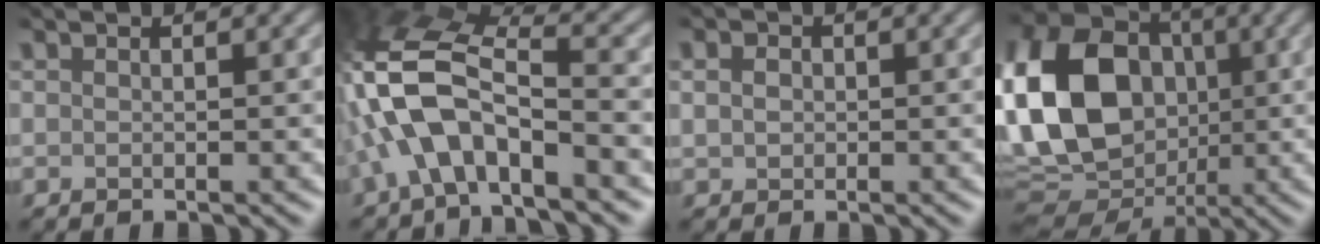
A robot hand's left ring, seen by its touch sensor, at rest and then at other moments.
{"total": 9.3, "force": [-3.8, 4.0, 7.5], "torque": [-0.163, 0.021, -0.083]}
{"total": 1.2, "force": [0.0, 1.1, 0.6], "torque": [-0.009, 0.003, -0.003]}
{"total": 16.0, "force": [-0.2, 12.0, 10.6], "torque": [-0.213, 0.001, -0.005]}